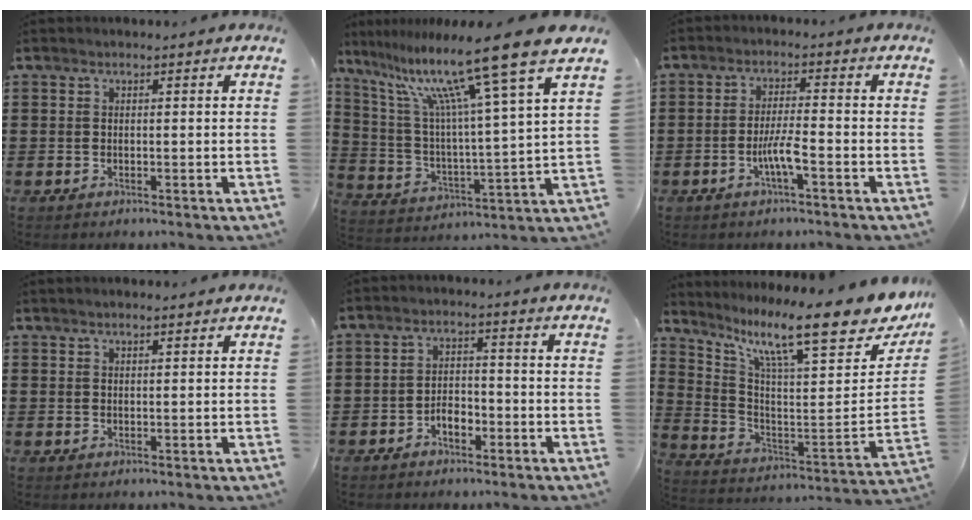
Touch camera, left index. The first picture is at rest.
{"total": 15.4, "force": [11.3, 0.3, 10.5], "torque": [-0.216, -0.072, 0.175]}
{"total": 4.6, "force": [-1.9, 0.5, 4.1], "torque": [-0.084, -0.004, -0.039]}
{"total": 1.2, "force": [1.1, 0.1, 0.6], "torque": [-0.011, 0.000, 0.020]}
{"total": 3.3, "force": [-1.9, 1.7, 2.2], "torque": [-0.041, 0.005, -0.037]}
{"total": 14.0, "force": [10.2, 1.3, 9.5], "torque": [-0.187, -0.080, 0.159]}